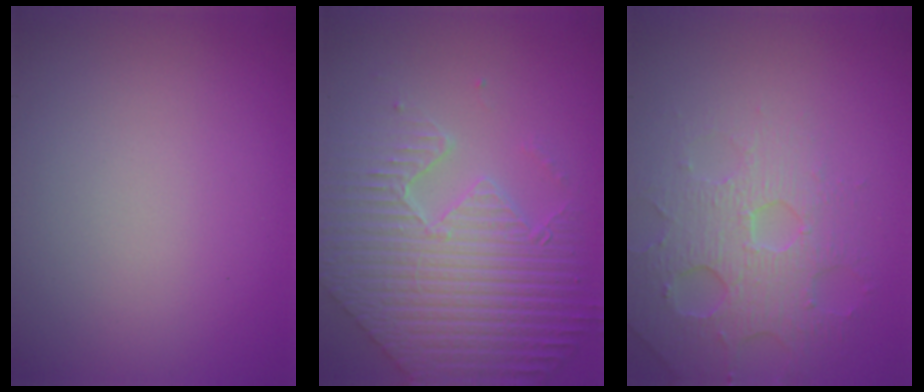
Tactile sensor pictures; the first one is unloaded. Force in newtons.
{"total": 9.2, "press": 6.5, "slide": 6.5}
{"total": 4.5, "press": 3.8, "slide": 2.3}